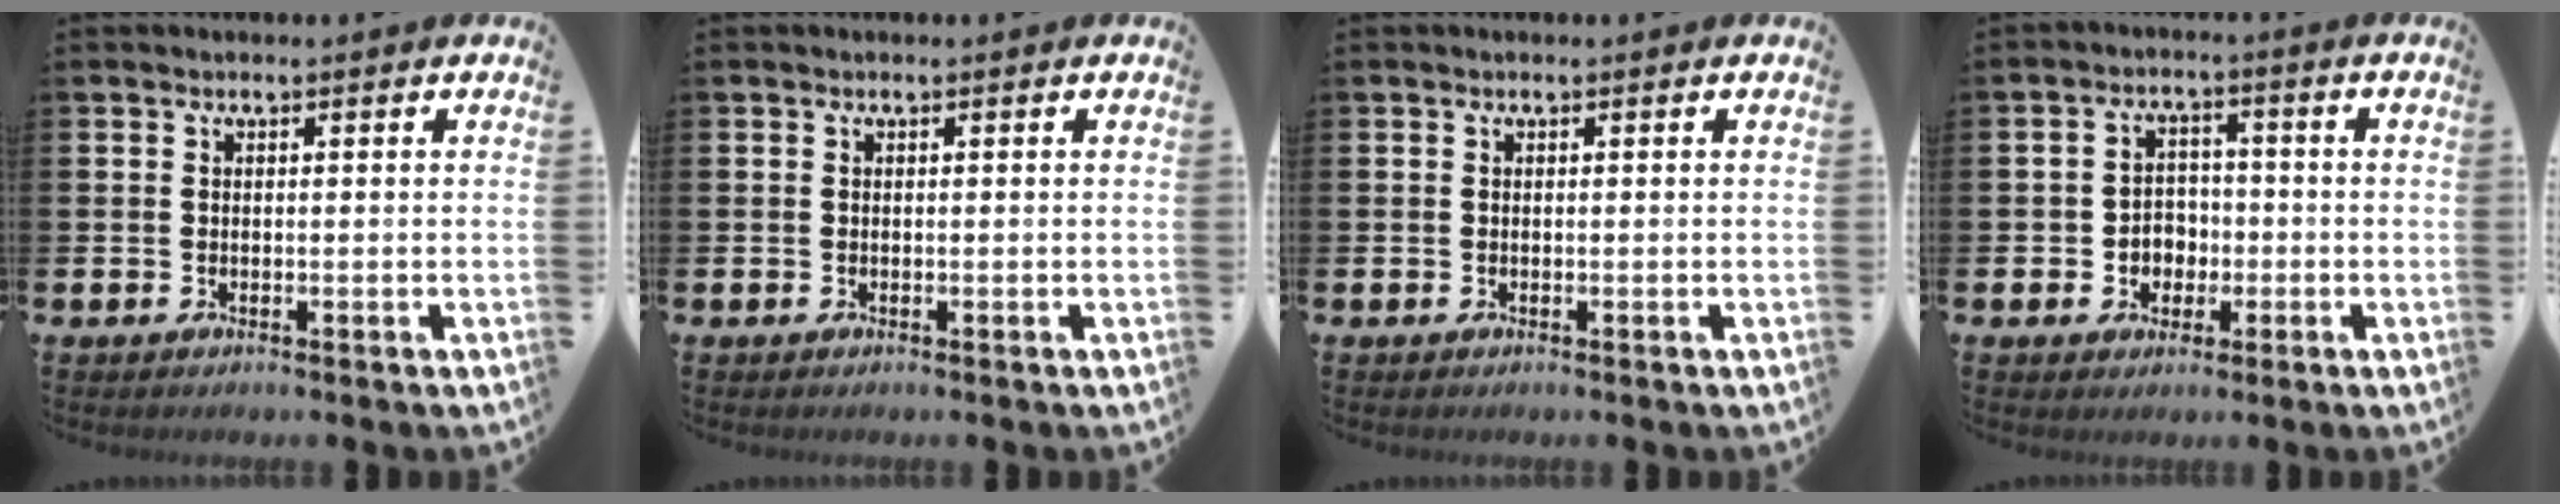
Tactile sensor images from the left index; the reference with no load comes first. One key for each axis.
{"total": 0.0}
{"total": 0.0}
{"total": 3.5, "fx": -0.7, "fy": 3.3, "fz": 1.0, "tx": -0.019, "ty": -0.001, "tz": -0.023}